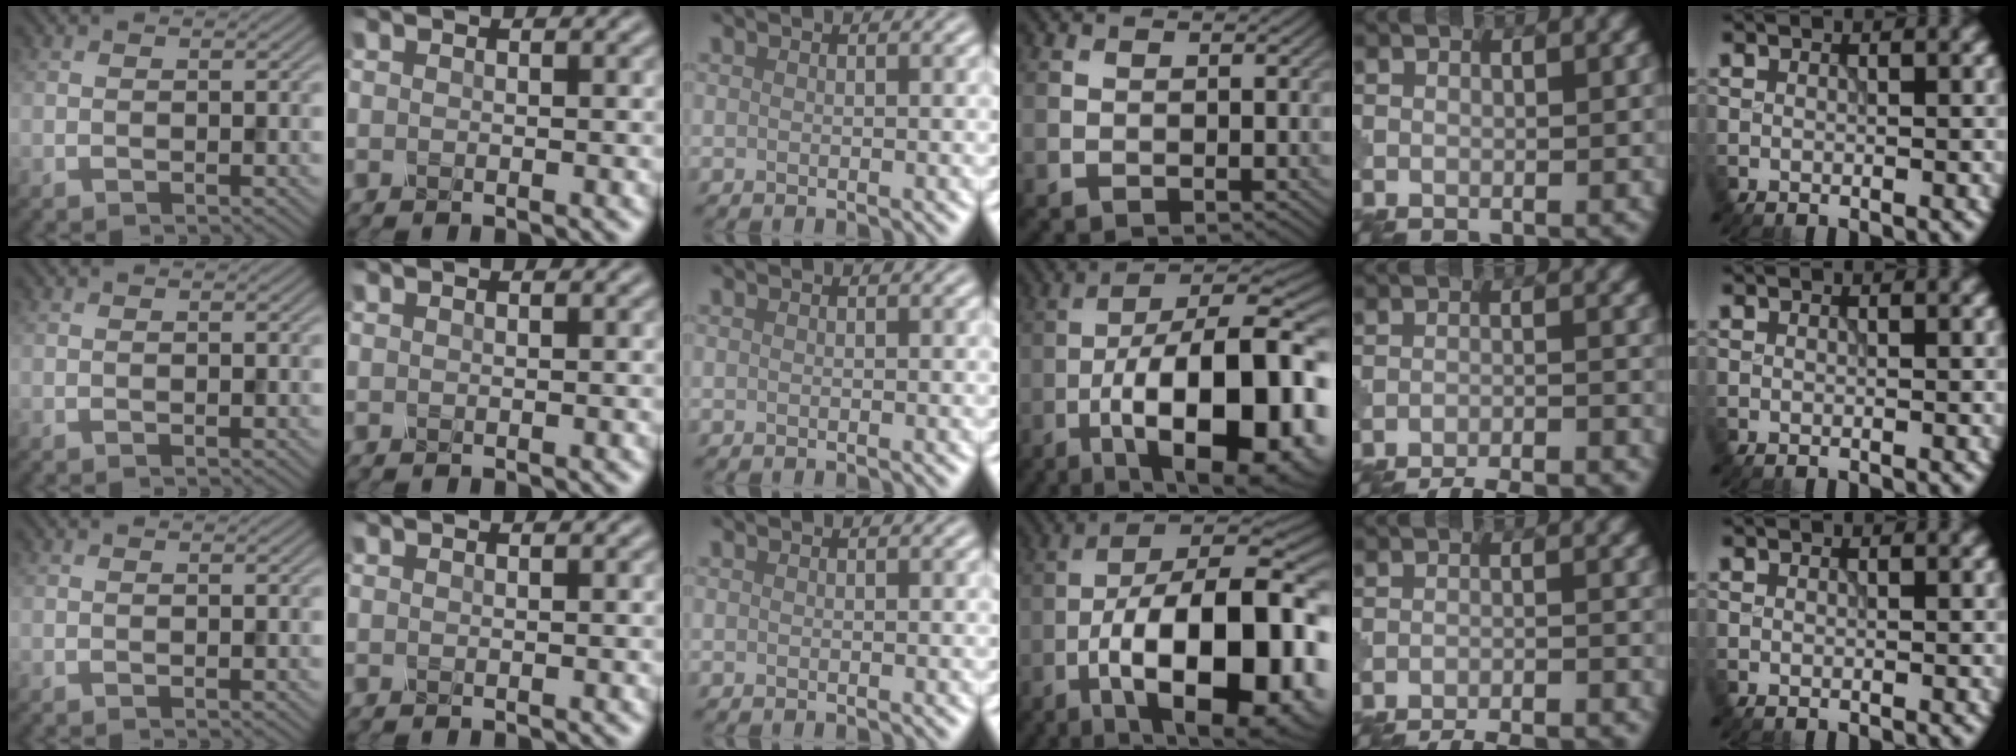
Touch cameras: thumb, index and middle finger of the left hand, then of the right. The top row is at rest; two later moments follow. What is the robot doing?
{"motion": "shake", "object": "sieve"}